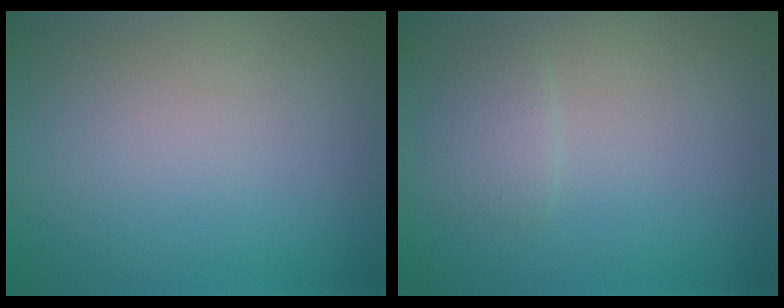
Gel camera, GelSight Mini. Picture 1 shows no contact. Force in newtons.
{"total": 1.5, "press": 1.5, "slide": 0.0}